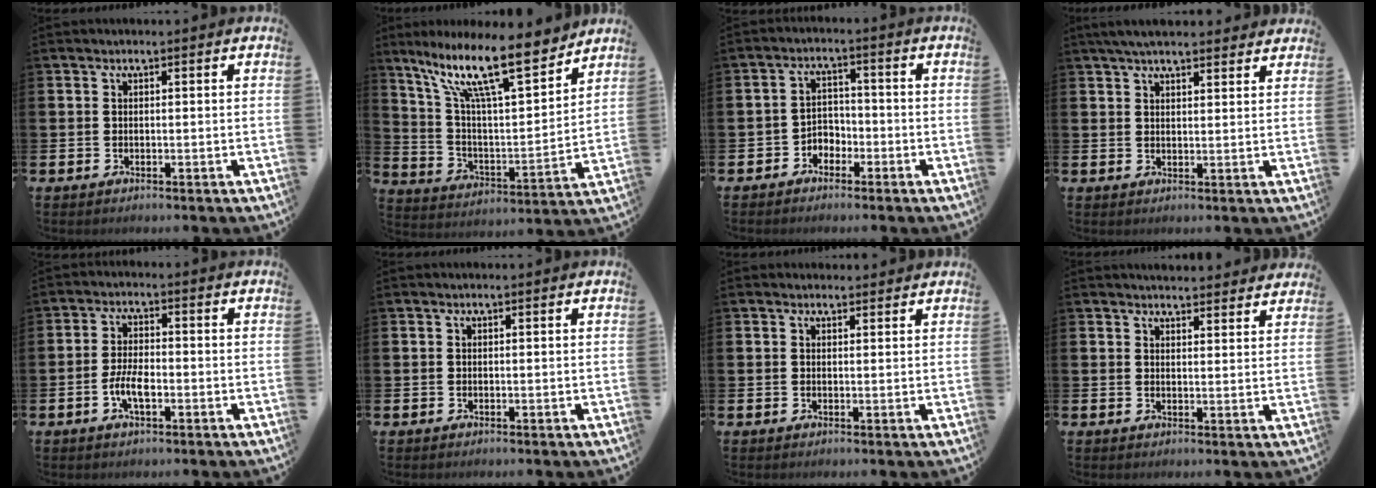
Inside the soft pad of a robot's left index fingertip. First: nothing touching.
{"total": 15.2, "force": [10.9, 3.5, 10.0], "torque": [-0.201, -0.052, 0.184]}
{"total": 2.8, "force": [-2.2, 1.8, 0.3], "torque": [-0.021, 0.005, -0.049]}
{"total": 4.3, "force": [4.0, 0.9, 1.5], "torque": [-0.031, -0.011, 0.073]}
{"total": 4.1, "force": [-1.3, 1.7, 3.5], "torque": [-0.075, 0.001, -0.027]}
{"total": 0.0}
{"total": 1.1, "force": [1.0, 0.4, 0.1], "torque": [0.008, 0.002, 0.016]}
{"total": 3.6, "force": [3.6, 0.5, -0.1], "torque": [0.005, -0.023, 0.064]}